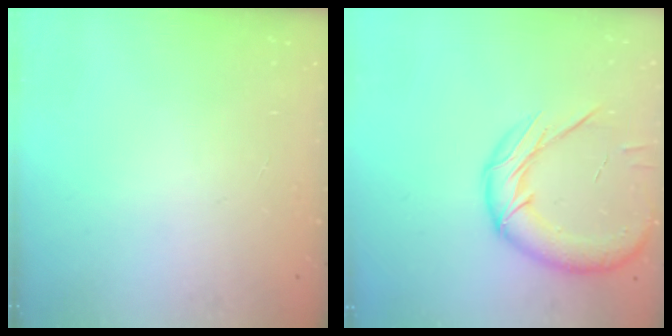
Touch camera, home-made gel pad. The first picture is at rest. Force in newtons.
{"total": 18.4, "press": 18.2, "slide": 2.8}